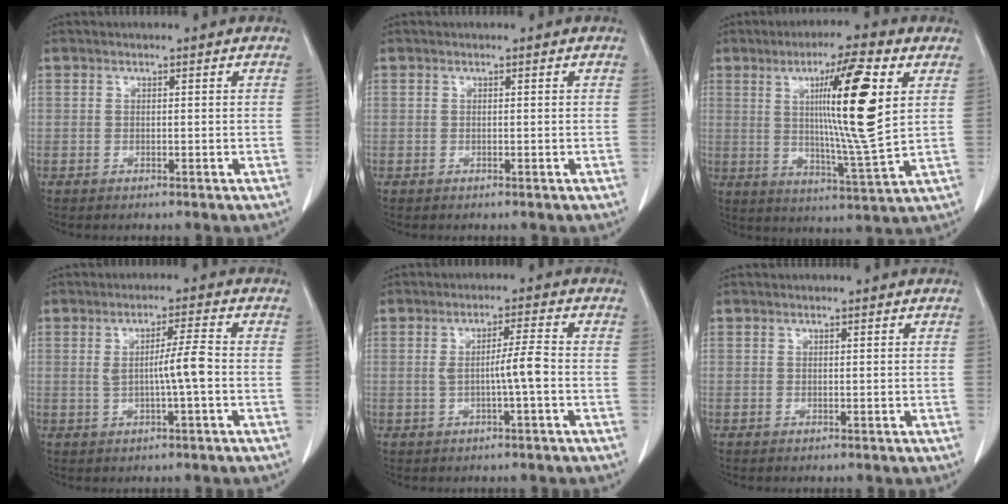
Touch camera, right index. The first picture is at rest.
{"total": 0.0}
{"total": 14.5, "force": [4.1, -0.6, 13.9], "torque": [-0.232, -0.011, 0.067]}
{"total": 4.6, "force": [-0.3, -0.3, 4.6], "torque": [-0.074, 0.002, -0.002]}
{"total": 4.1, "force": [-0.6, -0.4, 4.1], "torque": [-0.066, 0.005, -0.007]}
{"total": 0.0}